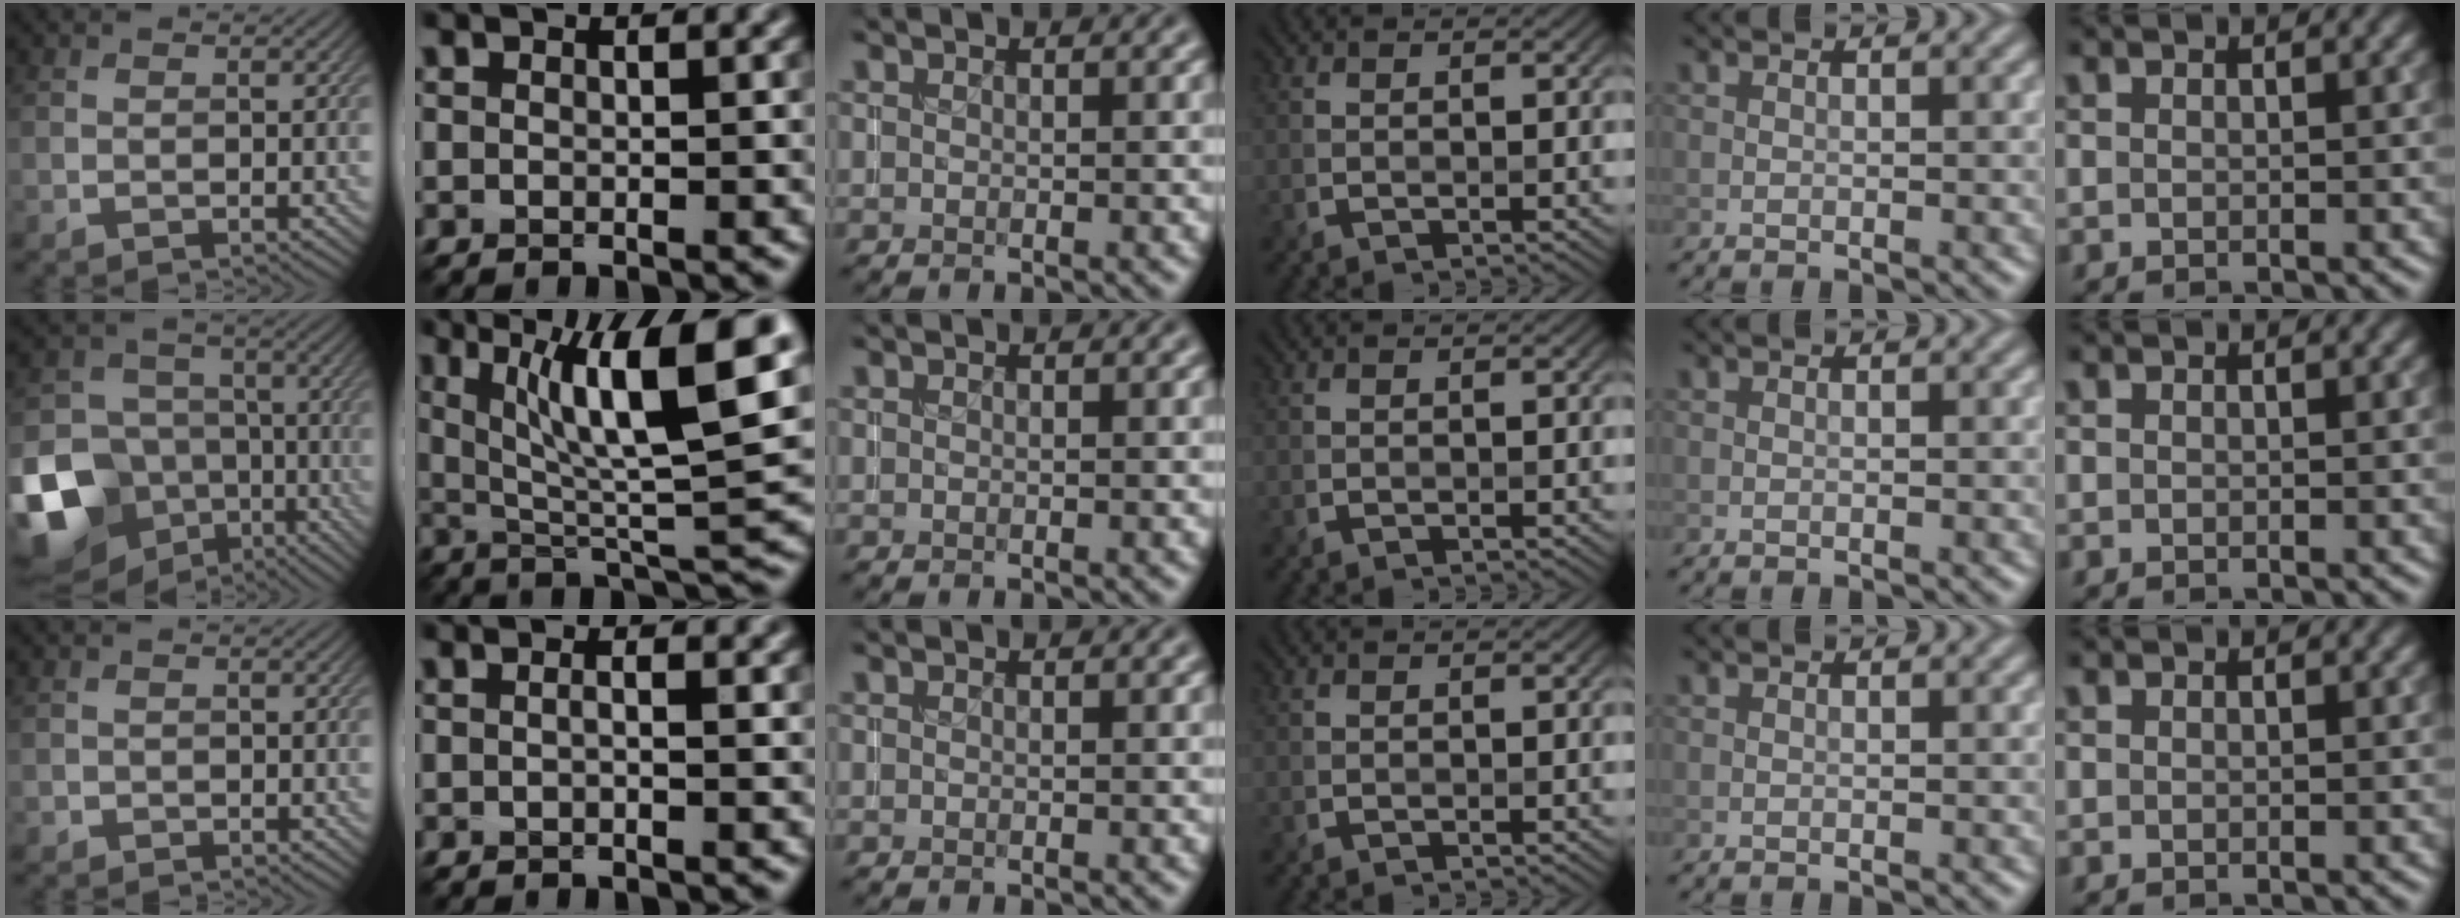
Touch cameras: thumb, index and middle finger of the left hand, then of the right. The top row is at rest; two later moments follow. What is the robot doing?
{"motion": "insert", "object": "coin"}